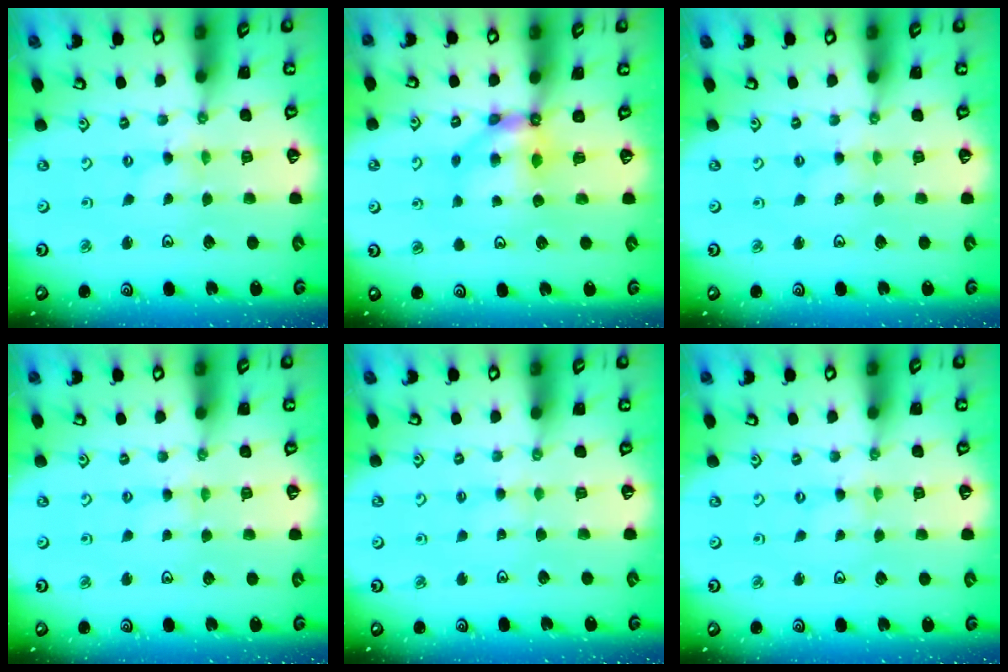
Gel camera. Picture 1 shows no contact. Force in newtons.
{"total": 6.5, "press": 6.5, "slide": 0.5}
{"total": 2.0, "press": 1.9, "slide": 0.3}
{"total": 1.4, "press": 1.4, "slide": 0.3}
{"total": 1.7, "press": 1.6, "slide": 0.4}
{"total": 0.0}